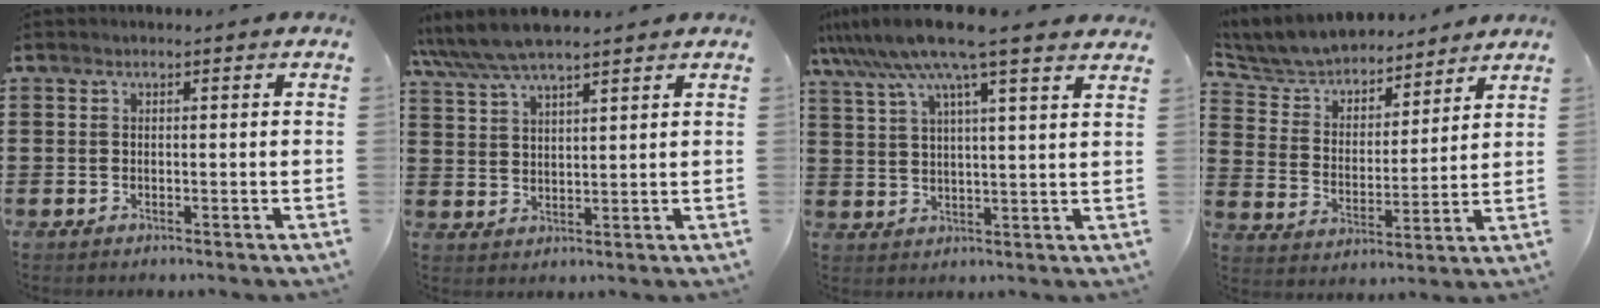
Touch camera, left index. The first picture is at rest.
{"total": 5.8, "force": [5.1, 1.1, 2.6], "torque": [-0.066, -0.012, 0.092]}
{"total": 10.1, "force": [8.0, 0.0, 6.1], "torque": [-0.144, -0.026, 0.138]}
{"total": 5.9, "force": [5.8, 1.1, 0.5], "torque": [-0.046, -0.038, 0.098]}